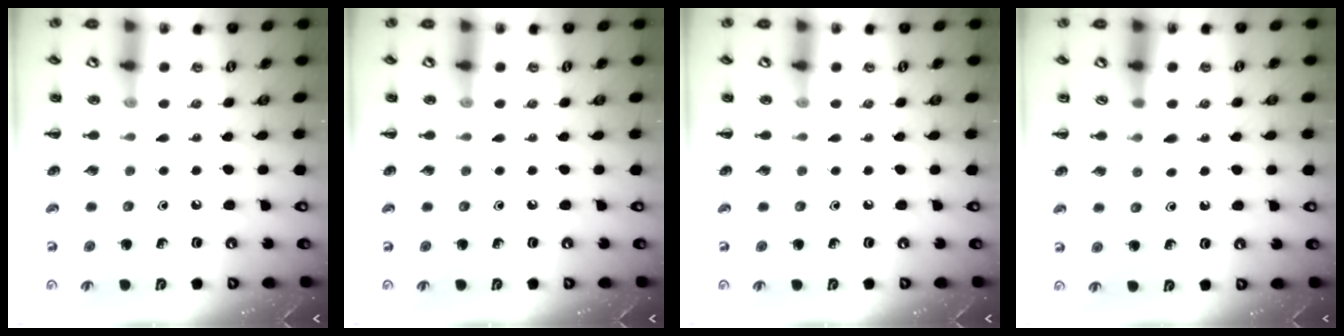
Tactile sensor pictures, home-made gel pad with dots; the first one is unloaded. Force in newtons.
{"total": 0.0}
{"total": 0.0}
{"total": 3.1, "press": 2.9, "slide": 1.2}